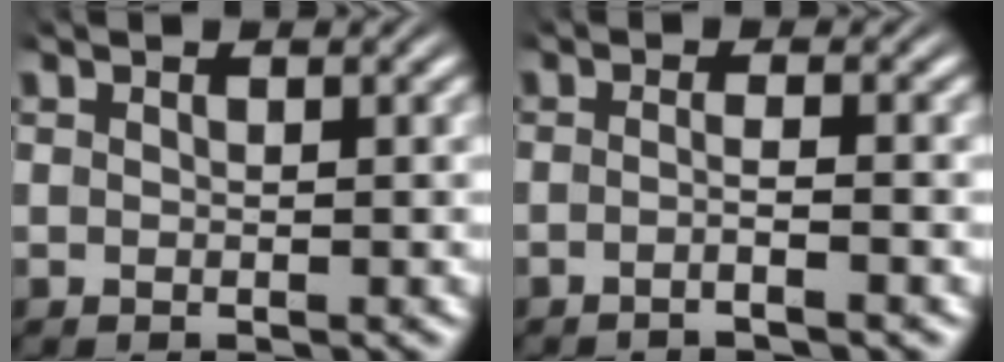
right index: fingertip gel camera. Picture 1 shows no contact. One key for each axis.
{"total": 2.0, "fx": -1.5, "fy": -0.5, "fz": 1.3, "tx": -0.025, "ty": -0.004, "tz": -0.027}